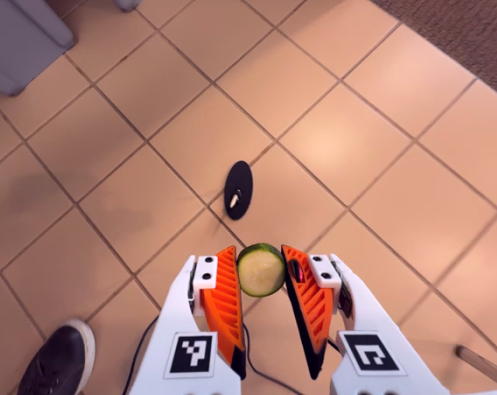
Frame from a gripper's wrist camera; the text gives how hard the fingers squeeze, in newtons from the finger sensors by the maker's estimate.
{"total": 6.7, "left": 6.1, "right": 7.2}